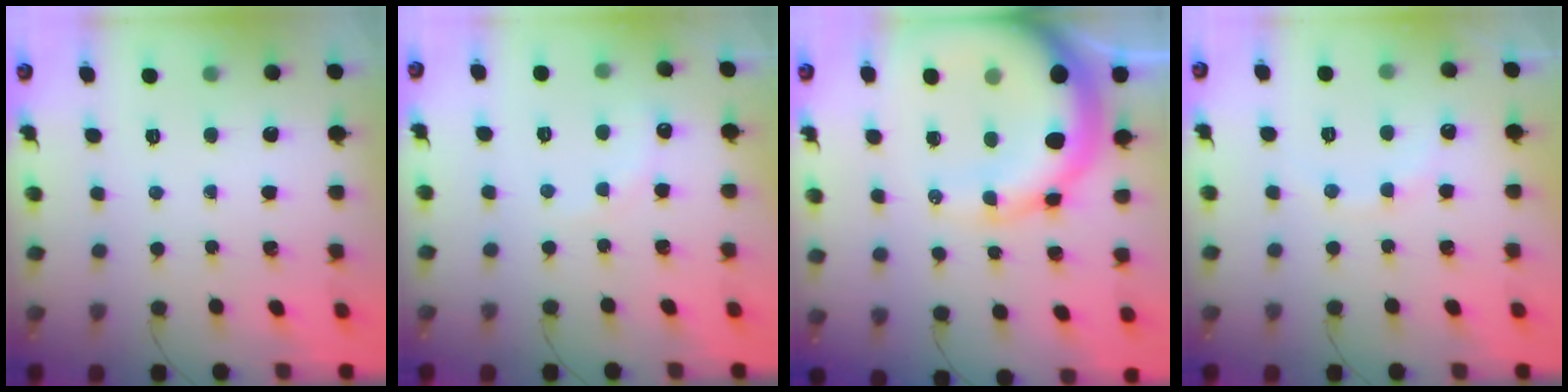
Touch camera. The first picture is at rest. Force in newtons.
{"total": 7.6, "press": 7.4, "slide": 1.9}
{"total": 17.8, "press": 17.5, "slide": 3.3}
{"total": 7.7, "press": 7.5, "slide": 1.6}